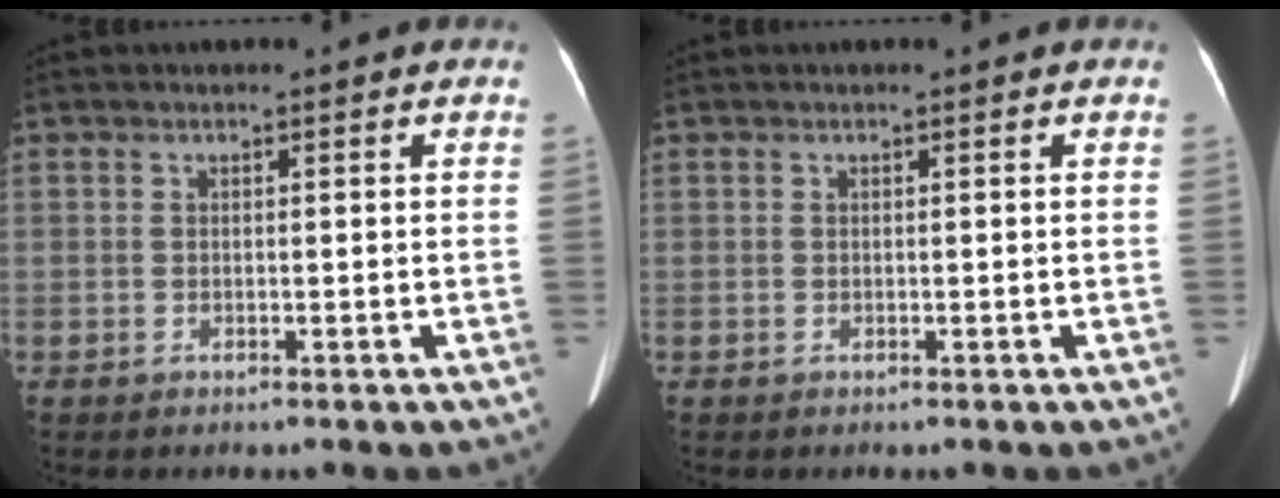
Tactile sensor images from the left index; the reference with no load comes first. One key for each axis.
{"total": 0.0}